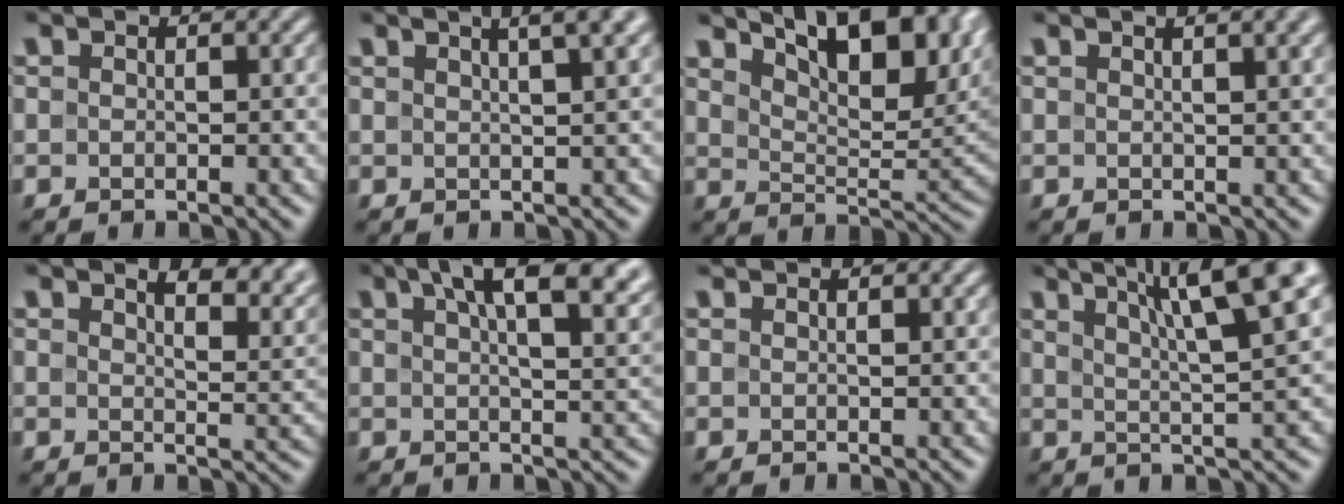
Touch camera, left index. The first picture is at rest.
{"total": 5.2, "force": [3.1, 1.5, 3.8], "torque": [-0.025, 0.029, 0.014]}
{"total": 12.5, "force": [7.1, 4.7, 9.2], "torque": [-0.122, 0.022, 0.103]}
{"total": 3.6, "force": [2.1, 1.1, 2.7], "torque": [-0.018, 0.019, 0.014]}
{"total": 6.7, "force": [4.8, 2.4, 3.9], "torque": [-0.047, 0.006, 0.052]}
{"total": 11.5, "force": [6.4, 4.3, 8.5], "torque": [-0.091, 0.036, 0.074]}
{"total": 0.9, "force": [0.8, 0.0, 0.5], "torque": [-0.010, 0.000, 0.014]}
{"total": 9.1, "force": [4.9, 1.3, 7.6], "torque": [-0.091, 0.023, 0.074]}